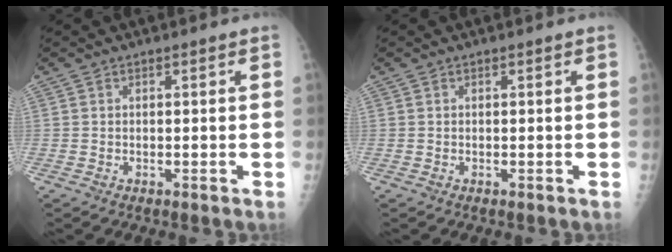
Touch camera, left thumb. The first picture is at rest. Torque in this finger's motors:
{"motor_torque": [0.01, 0.01, 0.00, -0.03, 0.00]}